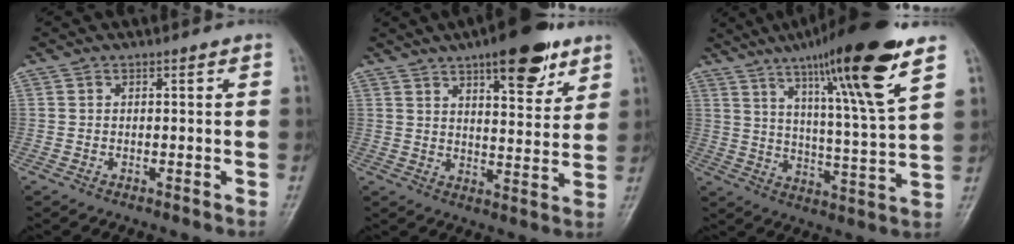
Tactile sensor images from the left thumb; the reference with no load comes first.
{"total": 13.5, "force": [8.2, 4.7, 9.6], "torque": [-0.105, -0.039, 0.117]}
{"total": 19.8, "force": [11.7, 1.5, 15.9], "torque": [-0.239, -0.053, 0.185]}